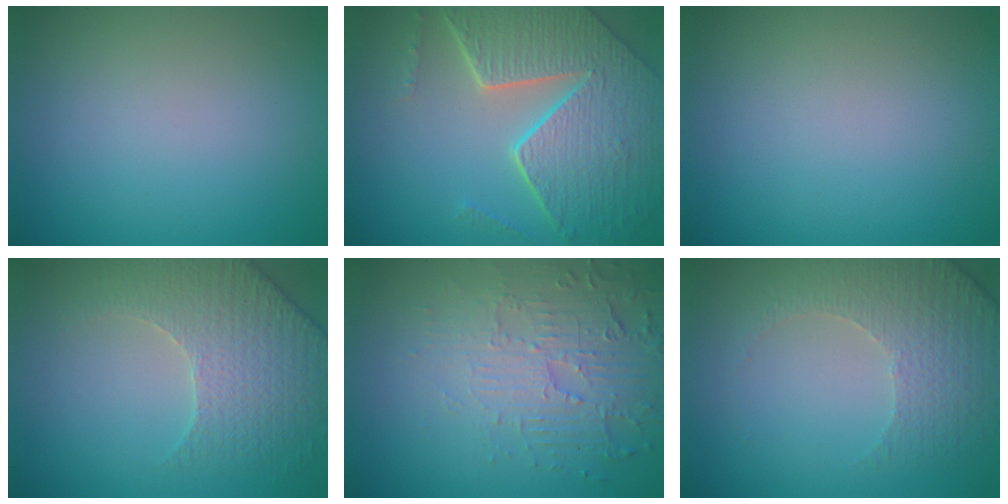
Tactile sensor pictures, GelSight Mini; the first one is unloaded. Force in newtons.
{"total": 8.2, "press": 5.9, "slide": 5.7}
{"total": 0.0}
{"total": 4.3, "press": 4.2, "slide": 1.0}
{"total": 5.5, "press": 3.6, "slide": 4.1}
{"total": 4.7, "press": 3.3, "slide": 3.3}